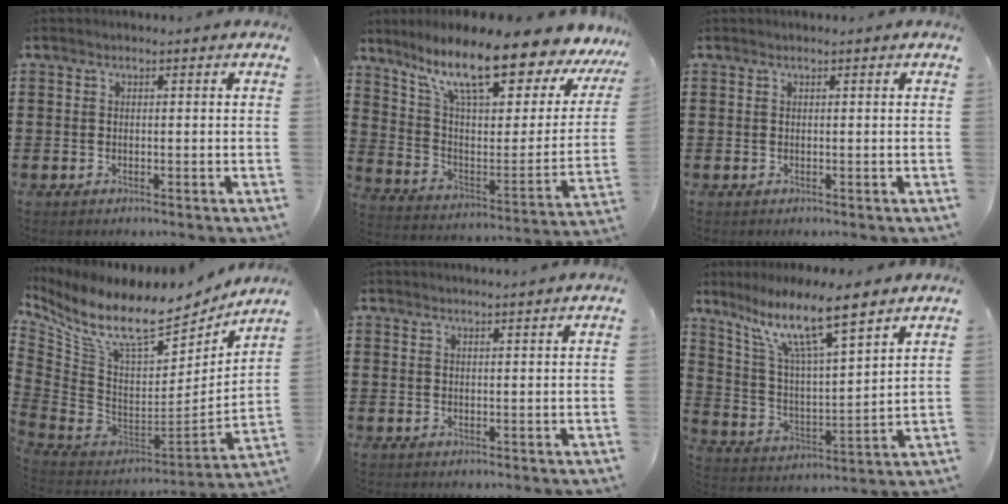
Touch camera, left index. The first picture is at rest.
{"total": 14.0, "force": [10.6, 2.5, 8.8], "torque": [-0.179, -0.075, 0.171]}
{"total": 0.0}
{"total": 11.4, "force": [7.9, 3.5, 7.5], "torque": [-0.171, -0.063, 0.136]}
{"total": 1.5, "force": [1.4, -0.3, 0.2], "torque": [-0.006, -0.001, 0.028]}
{"total": 11.9, "force": [8.8, 1.8, 7.9], "torque": [-0.169, -0.037, 0.149]}